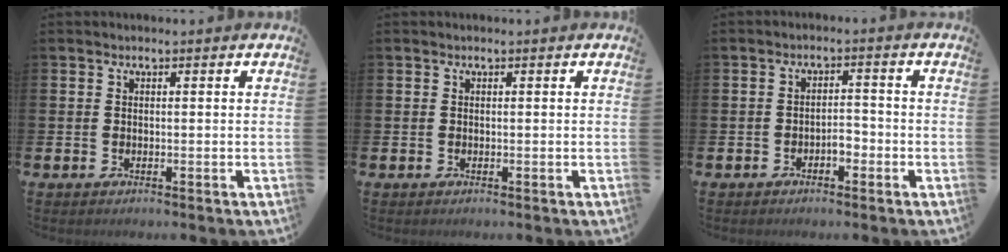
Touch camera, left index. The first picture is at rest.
{"total": 0.0}
{"total": 2.0, "force": [-1.3, 1.1, 1.2], "torque": [-0.033, 0.008, -0.025]}